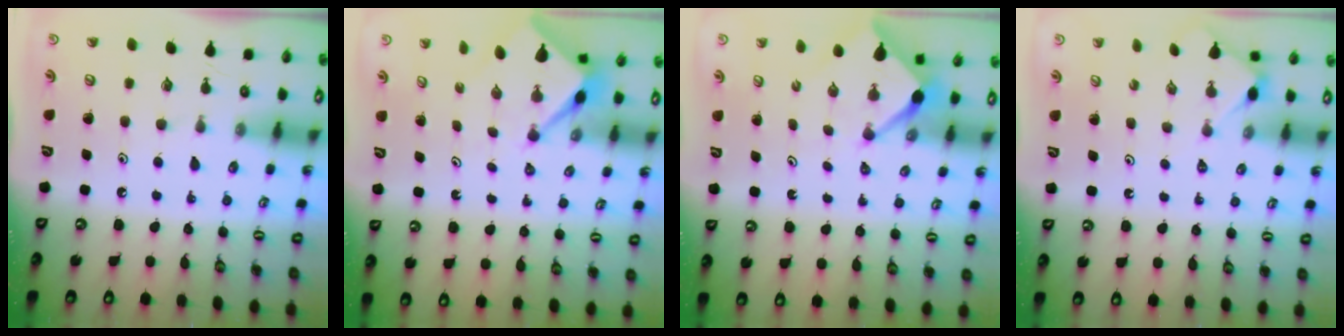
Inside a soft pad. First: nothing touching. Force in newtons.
{"total": 2.7, "press": 2.7, "slide": 0.1}
{"total": 2.5, "press": 2.5, "slide": 0.3}
{"total": 3.6, "press": 3.6, "slide": 0.4}